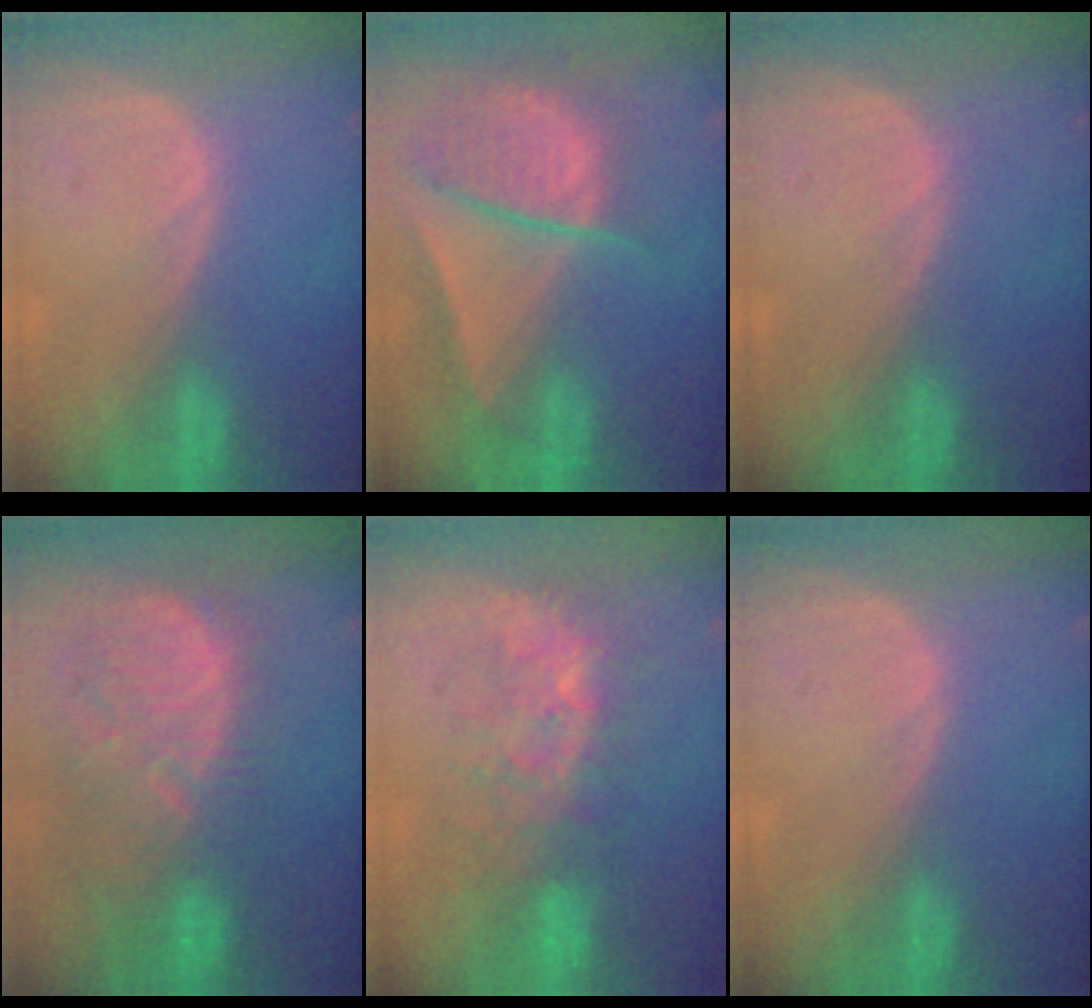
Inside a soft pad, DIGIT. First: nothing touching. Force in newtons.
{"total": 9.4, "press": 8.1, "slide": 4.8}
{"total": 0.0}
{"total": 12.3, "press": 11.3, "slide": 4.8}
{"total": 8.0, "press": 7.9, "slide": 0.8}
{"total": 0.0}